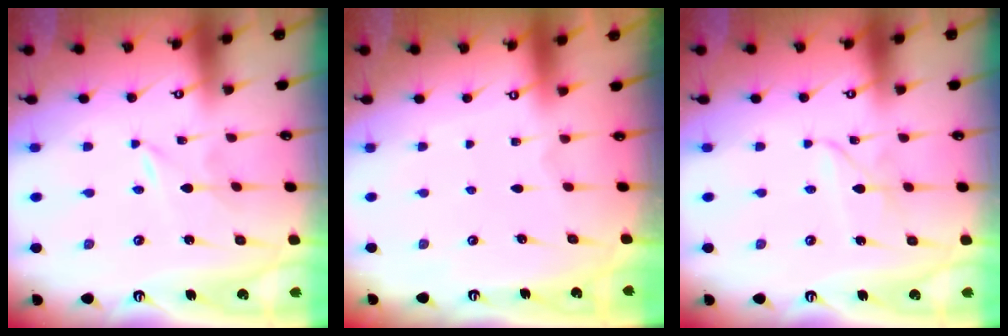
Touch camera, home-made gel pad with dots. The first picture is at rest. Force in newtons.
{"total": 0.0}
{"total": 2.5, "press": 2.5, "slide": 0.2}